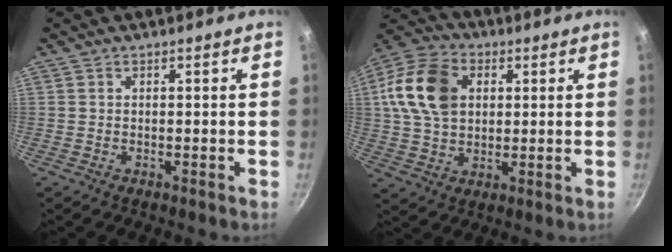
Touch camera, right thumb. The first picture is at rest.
{"total": 15.7, "force": [3.4, 11.2, 10.5], "torque": [-0.178, 0.012, 0.051]}